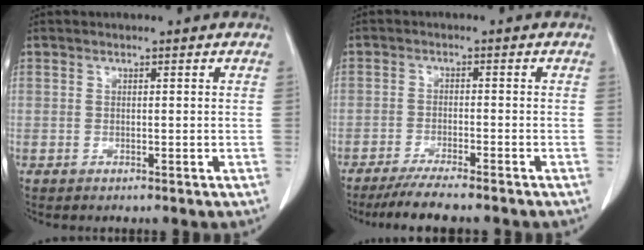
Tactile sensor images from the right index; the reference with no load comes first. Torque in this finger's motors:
{"motor_torque": [0.58, -0.64, 0.22, 0.07]}